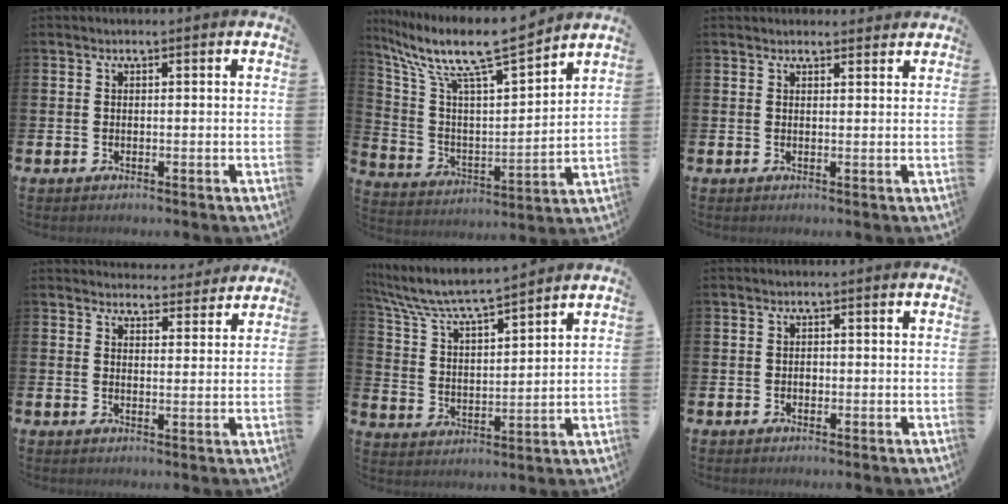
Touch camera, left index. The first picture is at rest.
{"total": 11.0, "force": [9.3, 1.5, 5.6], "torque": [-0.145, -0.064, 0.154]}
{"total": 1.5, "force": [1.5, 0.3, 0.0], "torque": [0.006, -0.004, 0.025]}
{"total": 3.9, "force": [3.9, 0.7, -0.1], "torque": [0.002, -0.026, 0.068]}
{"total": 7.0, "force": [6.6, 0.4, 2.2], "torque": [-0.077, -0.049, 0.110]}
{"total": 0.6, "force": [-0.2, 0.5, 0.3], "torque": [-0.005, 0.003, -0.005]}